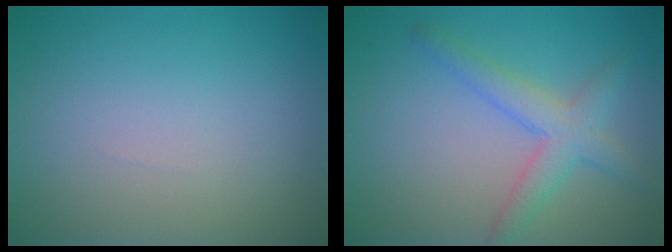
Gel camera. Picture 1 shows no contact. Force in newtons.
{"total": 3.2, "press": 3.2, "slide": 0.1}